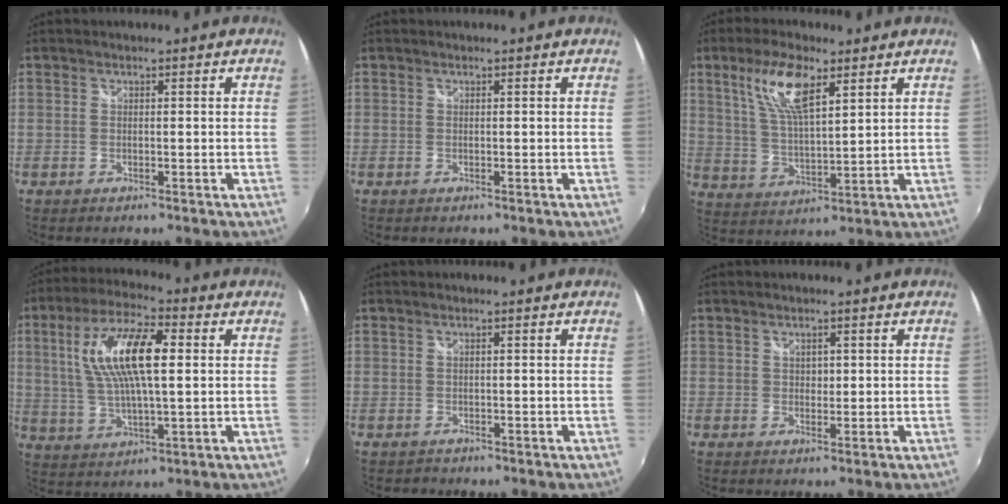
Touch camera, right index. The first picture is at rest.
{"total": 0.0}
{"total": 10.6, "force": [5.5, 3.4, 8.4], "torque": [-0.164, 0.007, 0.112]}
{"total": 14.6, "force": [3.2, 4.8, 13.4], "torque": [-0.260, 0.015, 0.062]}
{"total": 0.5, "force": [-0.3, 0.4, -0.1], "torque": [0.002, 0.000, -0.003]}
{"total": 1.5, "force": [0.5, 1.2, 0.6], "torque": [-0.004, 0.002, 0.010]}